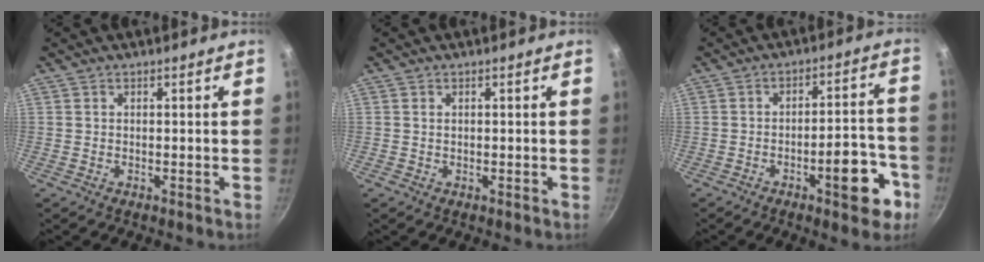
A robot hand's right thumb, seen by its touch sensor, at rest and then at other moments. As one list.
[{"total": 0.6, "force": [0.2, 0.5, 0.3], "torque": [-0.003, 0.001, 0.003]}, {"total": 11.1, "force": [-5.3, 4.0, 8.9], "torque": [-0.086, 0.046, -0.066]}]